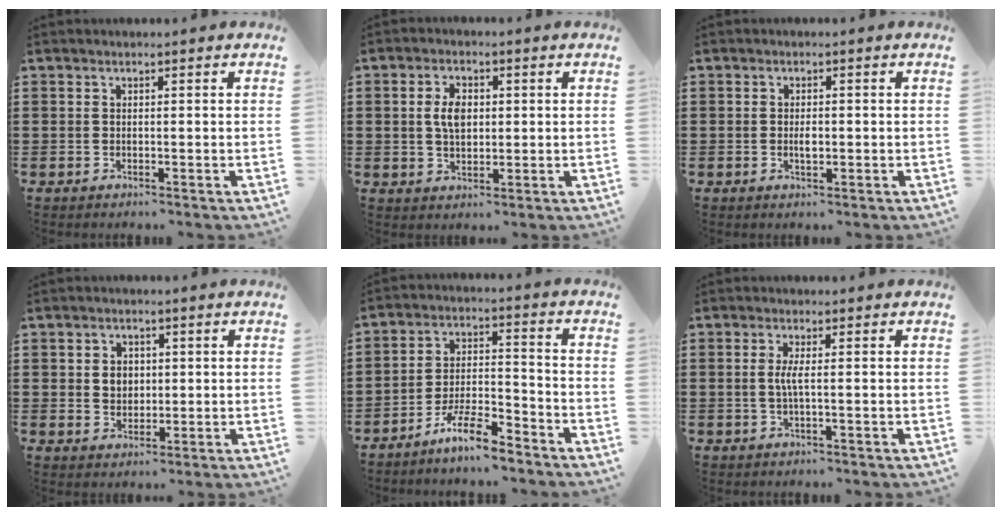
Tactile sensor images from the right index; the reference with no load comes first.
{"total": 4.4, "force": [0.5, 2.6, 3.6], "torque": [-0.075, 0.011, 0.007]}
{"total": 1.8, "force": [-0.2, 0.7, 1.6], "torque": [-0.030, 0.002, -0.003]}
{"total": 2.7, "force": [0.3, 2.3, 1.4], "torque": [-0.036, 0.007, 0.005]}
{"total": 7.7, "force": [-6.4, 1.1, 4.2], "torque": [-0.088, 0.005, -0.120]}
{"total": 2.4, "force": [-0.1, -0.2, 2.4], "torque": [-0.054, -0.012, -0.005]}